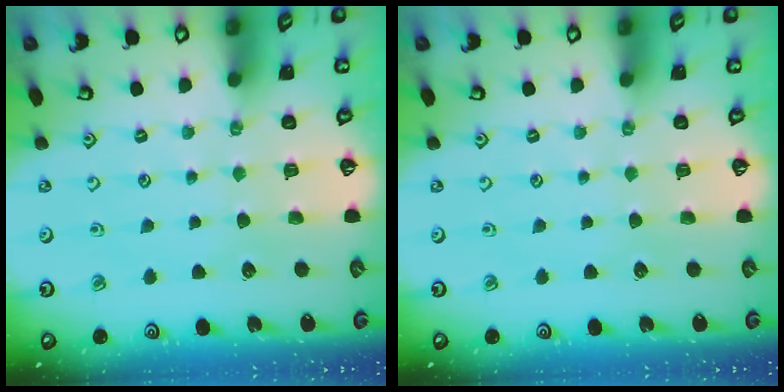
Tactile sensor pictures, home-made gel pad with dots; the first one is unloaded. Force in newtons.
{"total": 0.0}